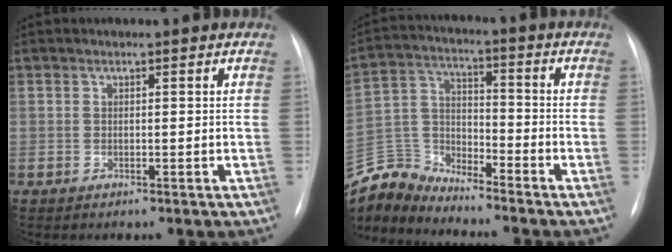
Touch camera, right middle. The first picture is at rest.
{"total": 8.7, "force": [-8.7, 0.5, -0.7], "torque": [0.004, 0.025, -0.176]}